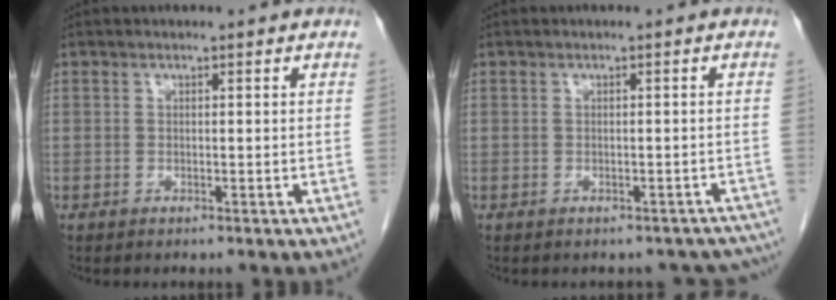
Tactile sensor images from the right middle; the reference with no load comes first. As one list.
[{"total": 7.1, "force": [-6.2, 3.3, 1.1], "torque": [0.000, 0.011, -0.057]}]